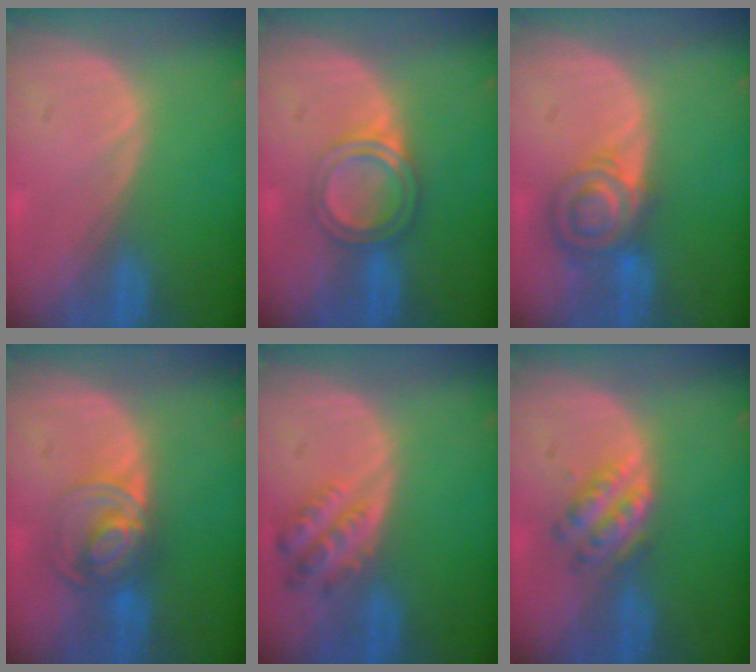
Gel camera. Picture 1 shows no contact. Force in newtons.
{"total": 5.0, "press": 4.5, "slide": 2.1}
{"total": 7.3, "press": 6.3, "slide": 3.8}
{"total": 7.5, "press": 6.2, "slide": 4.2}
{"total": 4.8, "press": 4.8, "slide": 0.5}
{"total": 4.9, "press": 4.7, "slide": 1.6}